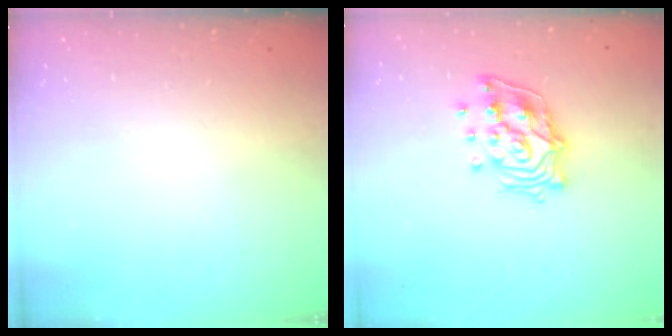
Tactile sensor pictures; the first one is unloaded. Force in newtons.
{"total": 13.8, "press": 13.7, "slide": 1.6}